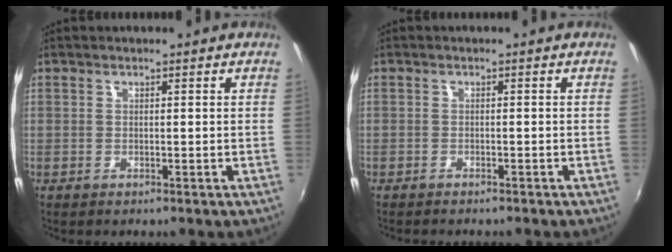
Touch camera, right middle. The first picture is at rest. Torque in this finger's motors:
{"motor_torque": [0.91, -1.23, 0.08, 0.03]}